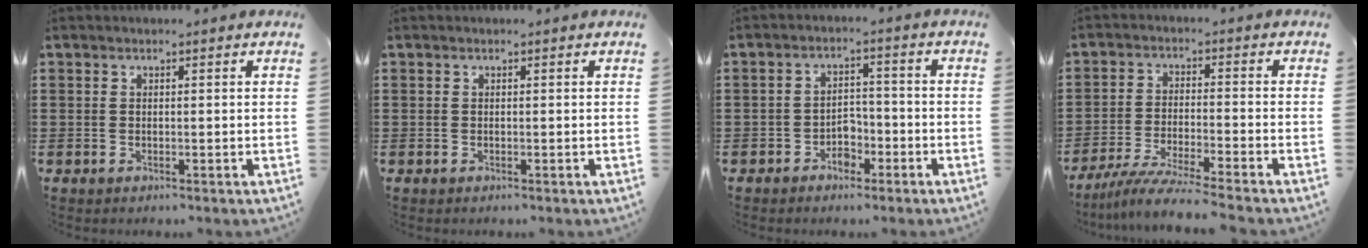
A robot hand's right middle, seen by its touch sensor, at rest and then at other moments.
{"total": 0.0}
{"total": 3.1, "force": [-2.4, 1.6, 1.1], "torque": [-0.024, 0.007, -0.051]}
{"total": 5.9, "force": [-5.4, -0.6, 2.4], "torque": [-0.055, -0.021, -0.107]}